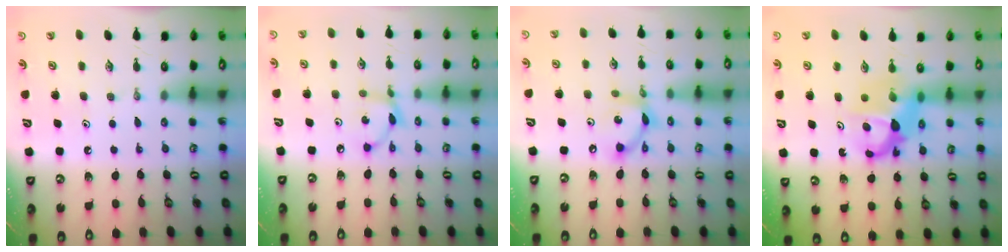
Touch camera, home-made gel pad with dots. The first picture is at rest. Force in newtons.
{"total": 6.7, "press": 6.7, "slide": 0.2}
{"total": 9.8, "press": 9.8, "slide": 0.7}
{"total": 7.1, "press": 7.1, "slide": 0.5}